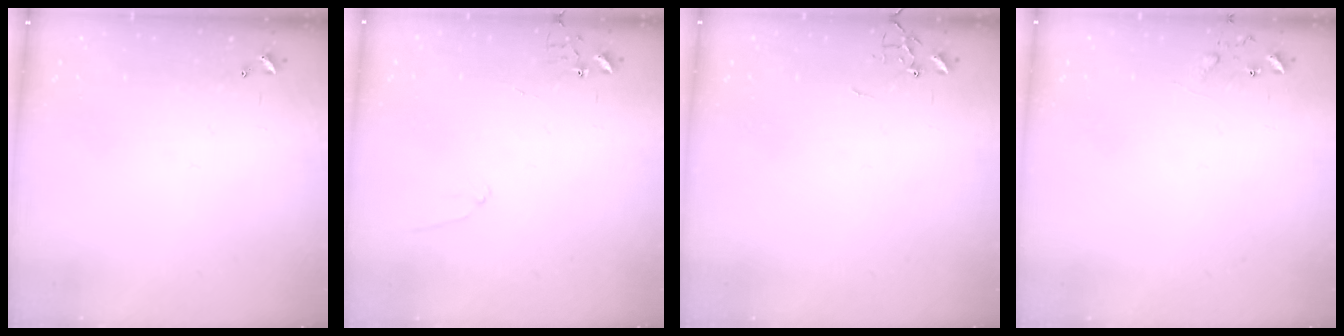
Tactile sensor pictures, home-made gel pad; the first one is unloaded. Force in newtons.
{"total": 6.5, "press": 6.5, "slide": 0.6}
{"total": 0.0}
{"total": 8.0, "press": 8.0, "slide": 0.4}